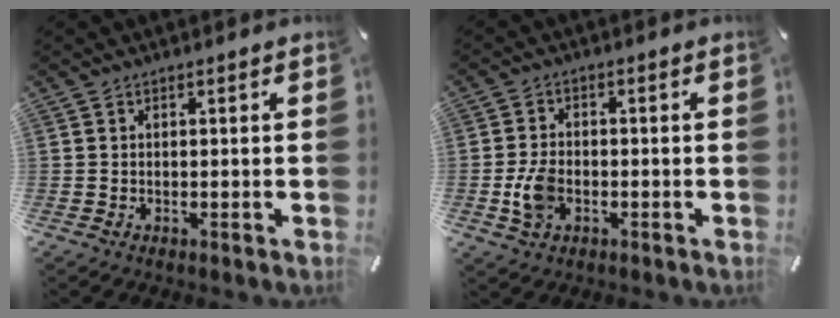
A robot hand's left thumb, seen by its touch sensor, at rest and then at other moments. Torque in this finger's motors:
{"motor_torque": [-0.22, 0.52, 0.10, 0.00, 0.03]}